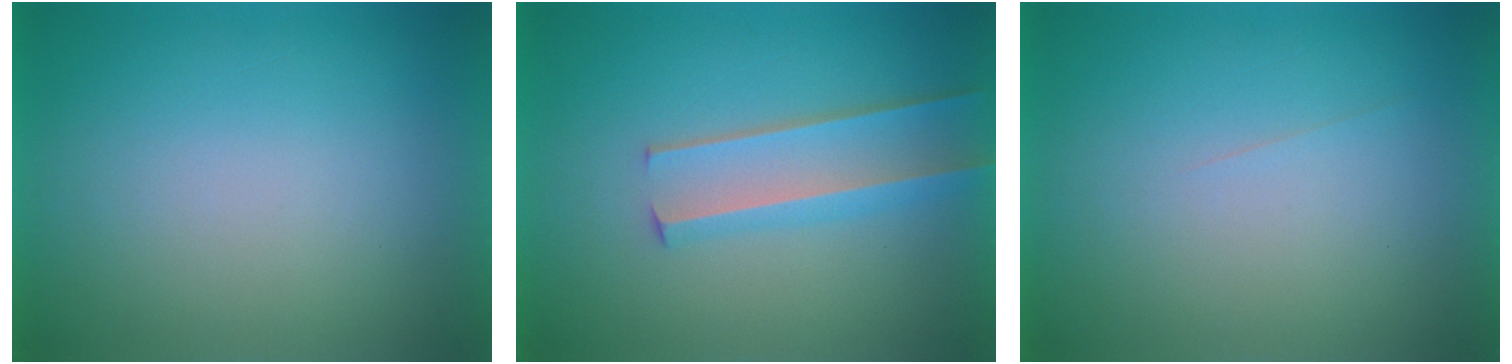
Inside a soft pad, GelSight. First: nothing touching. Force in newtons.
{"total": 2.9}
{"total": 1.5}